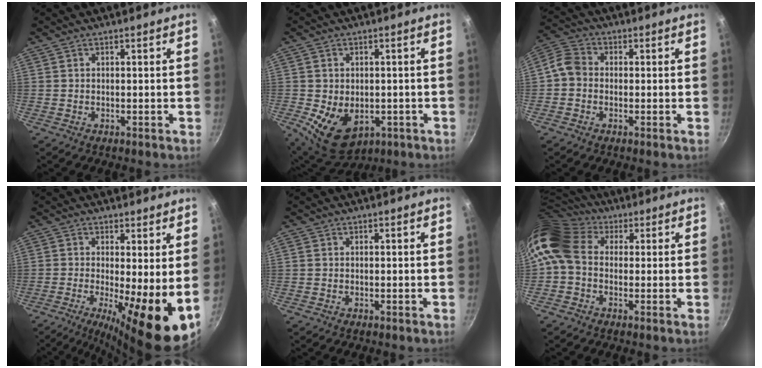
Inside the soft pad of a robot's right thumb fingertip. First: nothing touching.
{"total": 10.9, "force": [-2.3, 7.6, 7.4], "torque": [-0.102, -0.011, -0.016]}
{"total": 5.3, "force": [-0.8, 4.4, 2.8], "torque": [-0.042, 0.019, -0.036]}
{"total": 11.8, "force": [-1.6, 2.4, 11.5], "torque": [-0.172, -0.014, -0.027]}
{"total": 0.6, "force": [0.1, 0.5, 0.2], "torque": [-0.005, 0.002, -0.001]}
{"total": 12.6, "force": [1.6, 9.8, 7.7], "torque": [-0.155, 0.033, 0.008]}